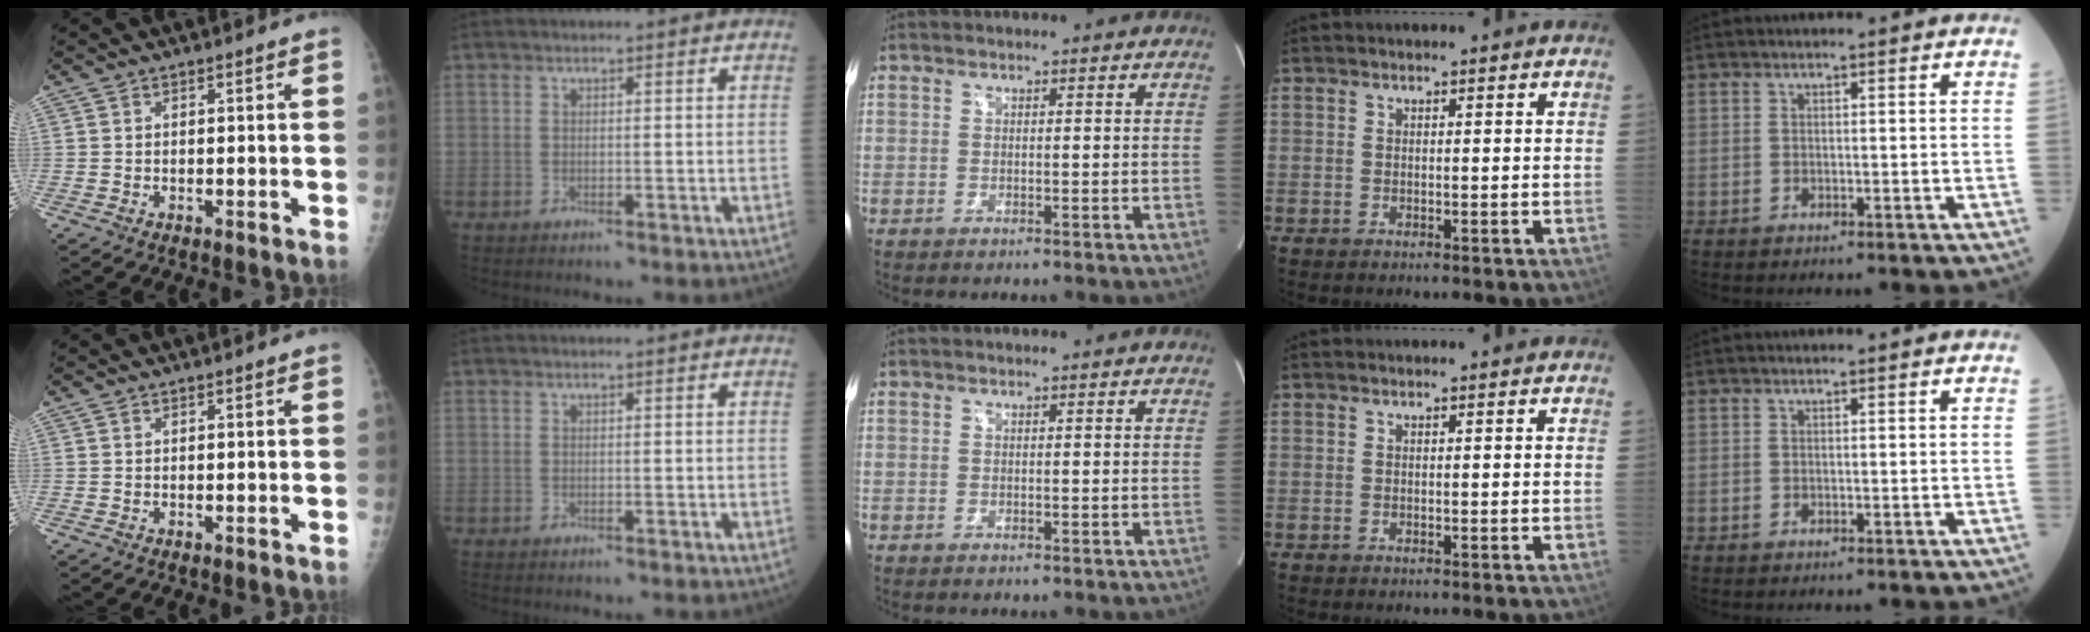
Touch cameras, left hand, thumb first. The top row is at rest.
{}